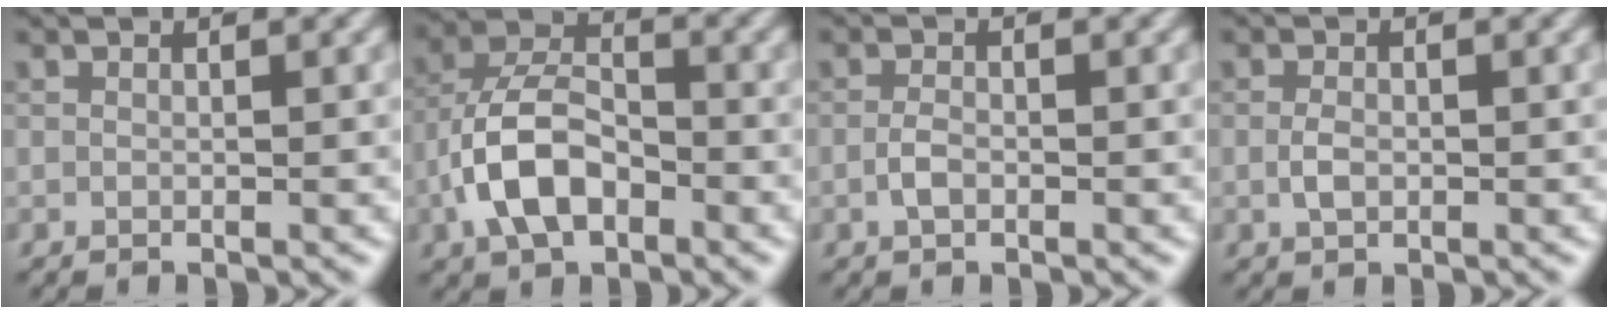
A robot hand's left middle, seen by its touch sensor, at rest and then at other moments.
{"total": 6.7, "force": [-2.6, 3.7, 4.9], "torque": [-0.095, 0.009, -0.055]}
{"total": 1.4, "force": [-0.5, 0.7, 1.1], "torque": [-0.023, 0.002, -0.013]}
{"total": 1.5, "force": [-0.2, 0.9, 1.2], "torque": [-0.025, 0.001, -0.006]}